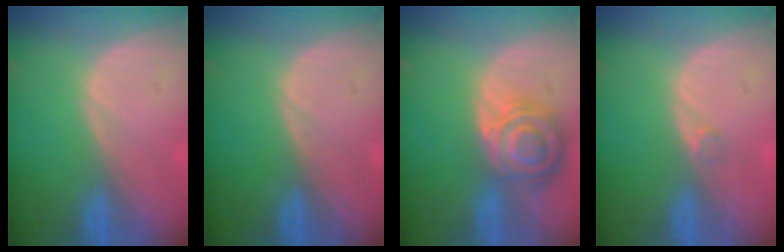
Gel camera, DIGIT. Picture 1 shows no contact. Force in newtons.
{"total": 0.0}
{"total": 8.2, "press": 7.2, "slide": 4.0}
{"total": 0.9, "press": 0.8, "slide": 0.5}